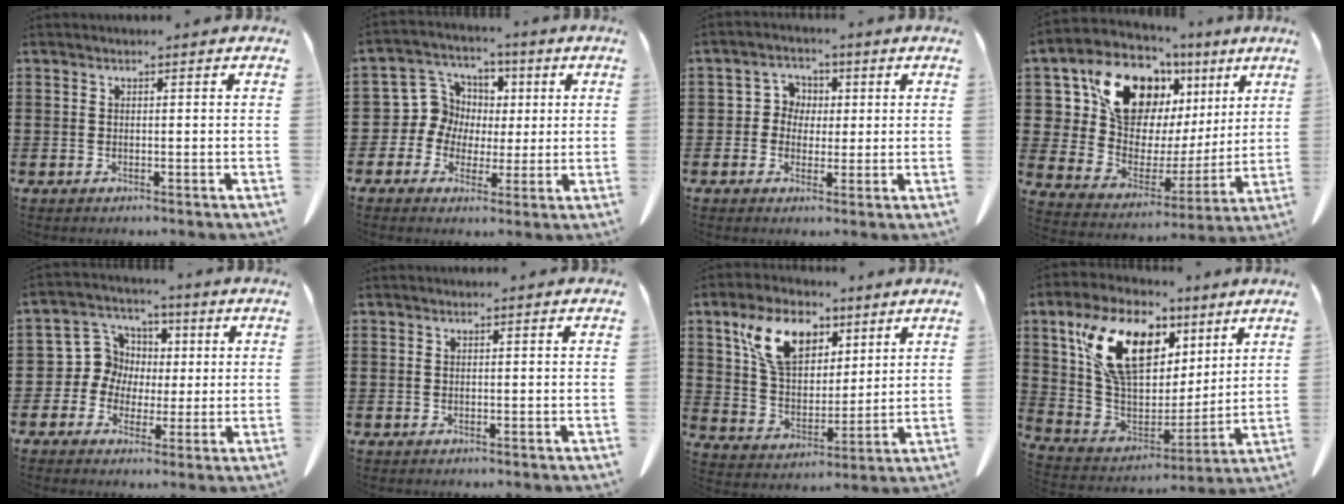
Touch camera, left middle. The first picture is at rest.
{"total": 8.4, "force": [1.3, 8.1, 1.7], "torque": [-0.080, 0.005, 0.028]}
{"total": 3.8, "force": [0.6, 3.7, 0.7], "torque": [-0.028, 0.010, 0.005]}
{"total": 14.5, "force": [7.4, 10.4, 6.9], "torque": [-0.155, -0.025, 0.141]}
{"total": 7.9, "force": [0.9, 7.6, 1.9], "torque": [-0.080, 0.011, 0.019]}
{"total": 0.0}
{"total": 11.0, "force": [6.3, 6.4, 6.3], "torque": [-0.140, 0.010, 0.120]}
{"total": 15.5, "force": [7.6, 9.2, 10.0], "torque": [-0.227, 0.008, 0.146]}